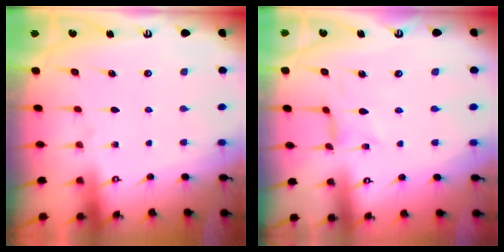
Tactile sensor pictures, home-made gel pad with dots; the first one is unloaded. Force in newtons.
{"total": 0.0}